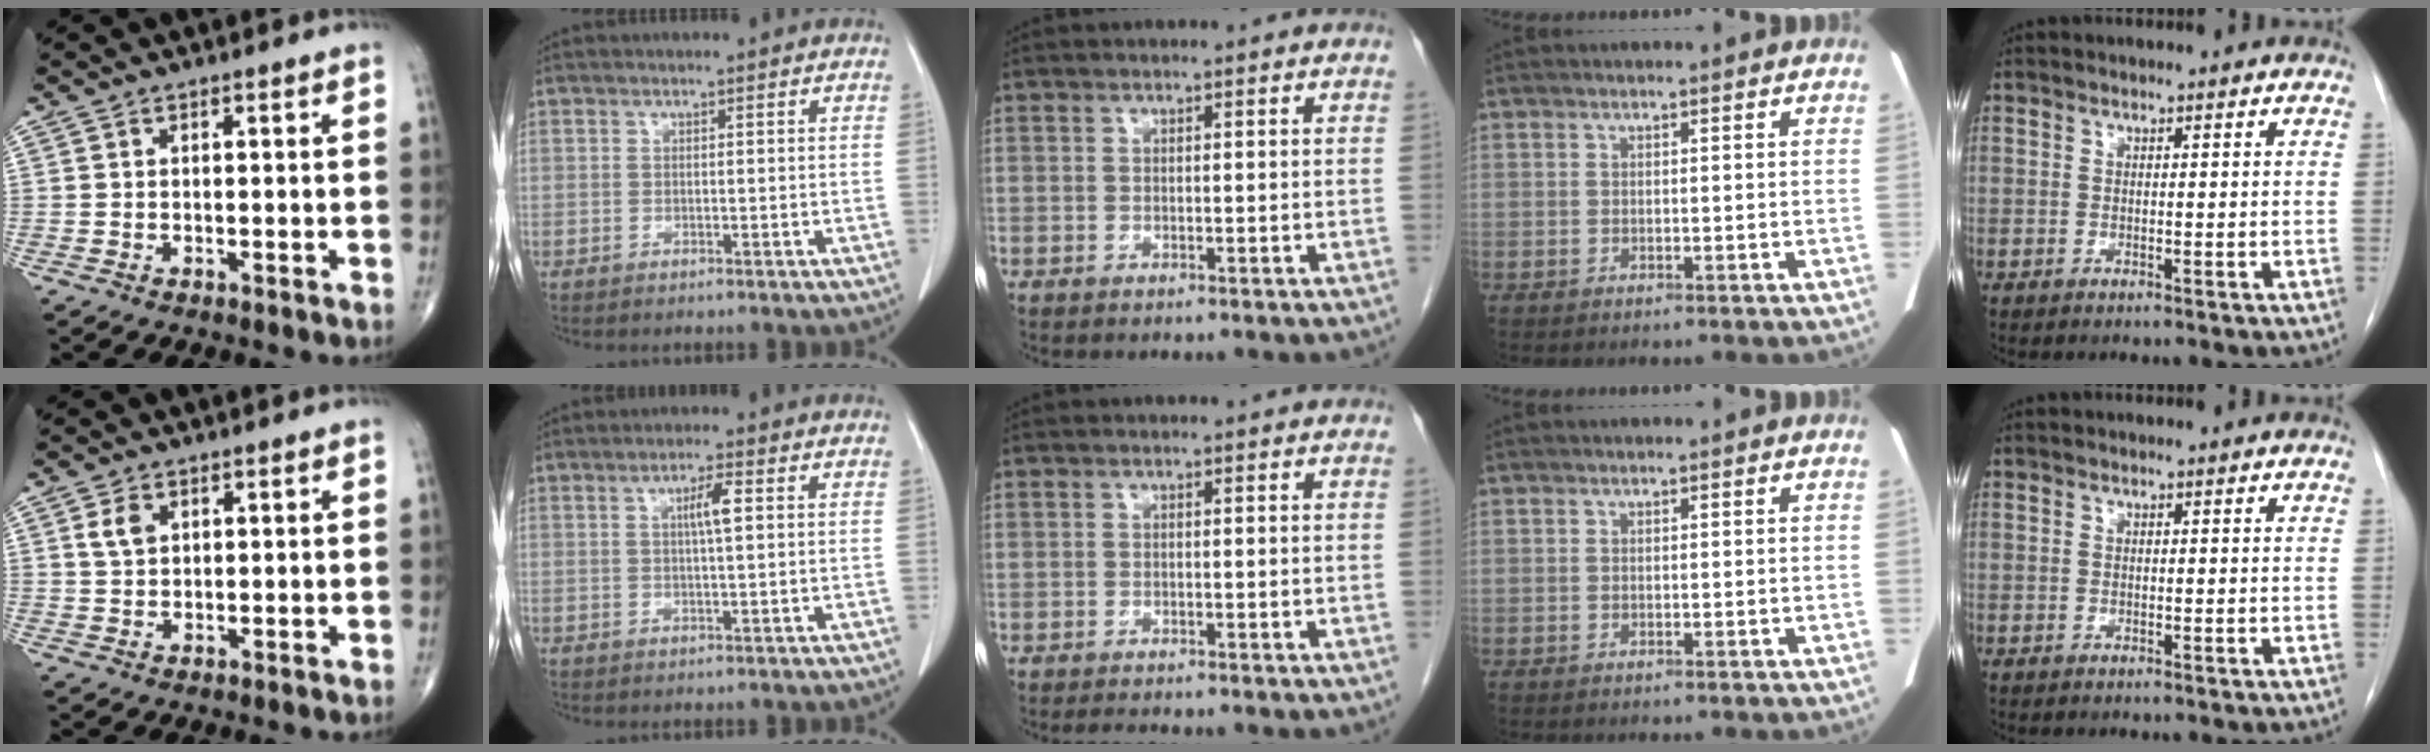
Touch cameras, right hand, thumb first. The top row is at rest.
{"thumb": {"total": 3.2, "force": [1.2, 2.2, 2.1], "torque": [-0.034, -0.001, 0.026]}, "index": {"total": 3.4, "force": [0.8, 0.2, 3.3], "torque": [-0.059, 0.002, 0.013]}, "middle": {"total": 1.5, "force": [-1.4, 0.1, 0.6], "torque": [-0.014, -0.005, -0.020]}}